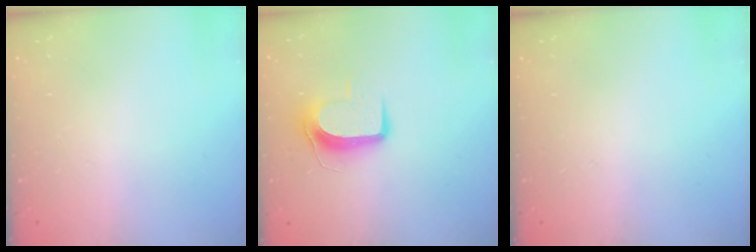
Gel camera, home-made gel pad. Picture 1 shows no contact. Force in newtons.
{"total": 9.3, "press": 9.2, "slide": 0.9}
{"total": 0.0}